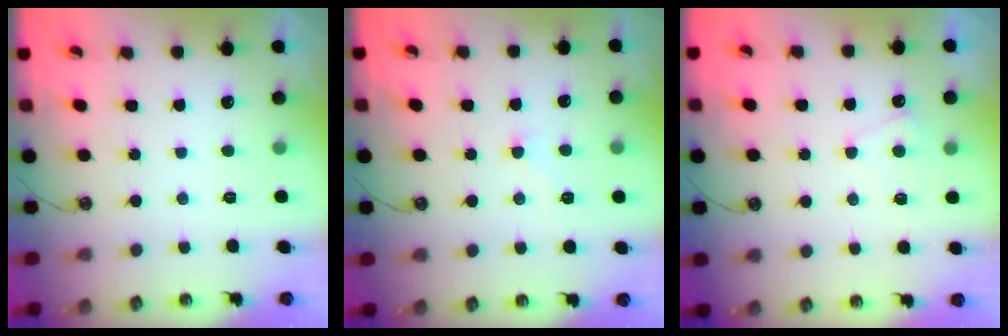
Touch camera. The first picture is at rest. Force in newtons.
{"total": 0.0}
{"total": 2.2, "press": 2.2, "slide": 0.5}